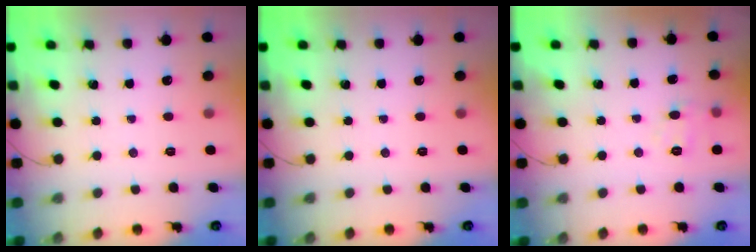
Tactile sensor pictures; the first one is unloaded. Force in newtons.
{"total": 0.0}
{"total": 6.5, "press": 6.4, "slide": 1.1}